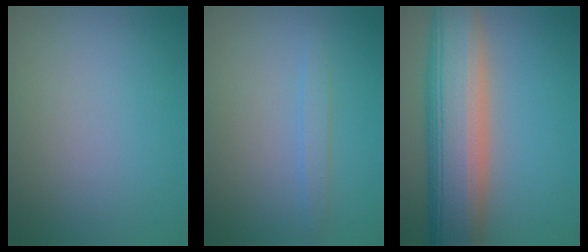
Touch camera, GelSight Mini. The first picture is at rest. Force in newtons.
{"total": 1.3, "press": 1.3, "slide": 0.0}
{"total": 11.6, "press": 11.6, "slide": 0.5}